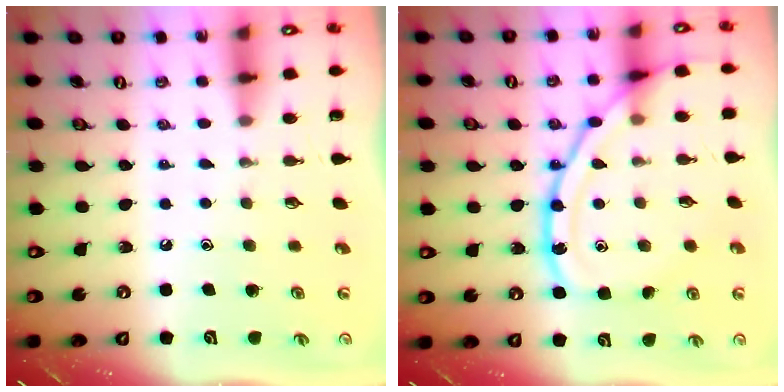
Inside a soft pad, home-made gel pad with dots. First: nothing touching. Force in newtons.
{"total": 15.3, "press": 15.3, "slide": 0.4}